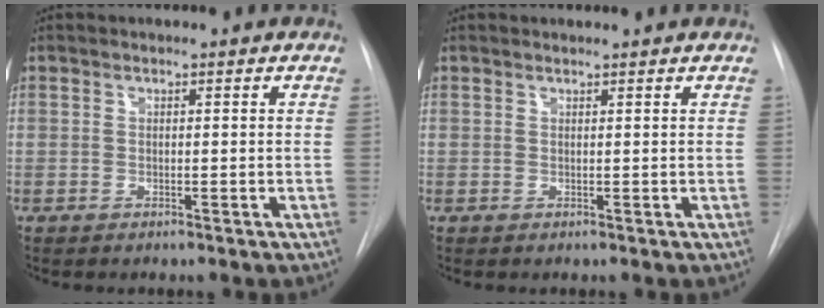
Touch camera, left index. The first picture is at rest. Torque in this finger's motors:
{"motor_torque": [0.17, -0.48, -0.13, 0.02]}